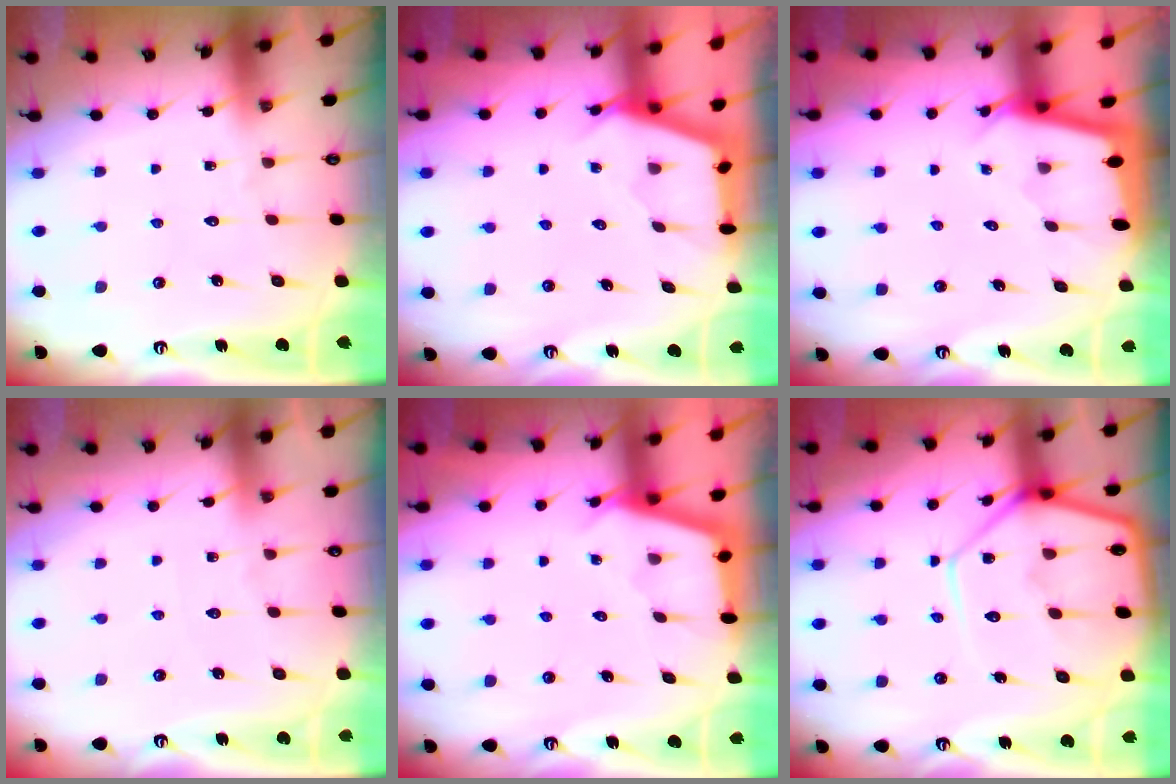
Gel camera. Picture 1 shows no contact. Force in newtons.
{"total": 2.9, "press": 2.9, "slide": 0.4}
{"total": 2.1, "press": 2.1, "slide": 0.1}
{"total": 2.0, "press": 2.0, "slide": 0.4}
{"total": 3.0, "press": 3.0, "slide": 0.3}
{"total": 14.3, "press": 14.3, "slide": 1.2}